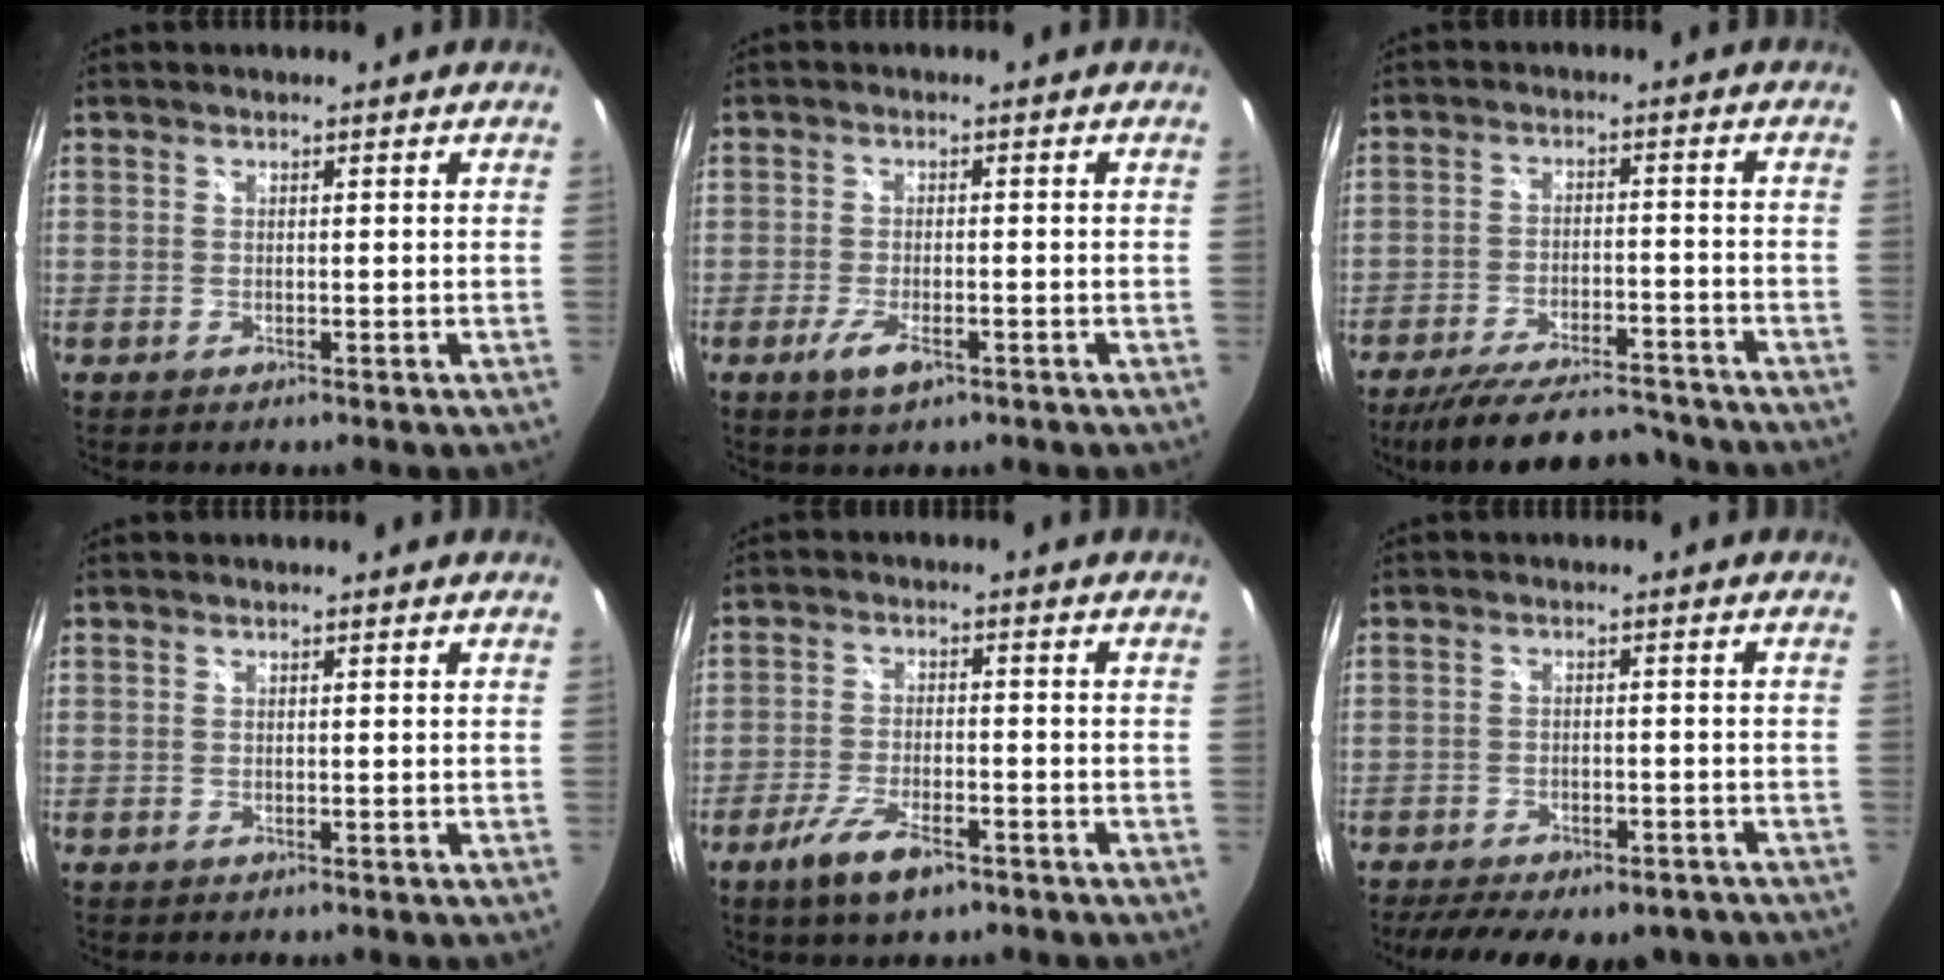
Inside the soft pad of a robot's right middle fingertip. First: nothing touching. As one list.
[{"total": 4.2, "force": [-2.2, 1.4, 3.3], "torque": [-0.074, -0.007, -0.039]}, {"total": 16.6, "force": [-14.5, 3.7, 7.1], "torque": [-0.142, -0.012, -0.213]}, {"total": 0.0}, {"total": 7.7, "force": [-4.9, 2.4, 5.4], "torque": [-0.126, -0.012, -0.088]}, {"total": 14.9, "force": [-11.5, 5.8, 7.6], "torque": [-0.156, -0.022, -0.147]}]